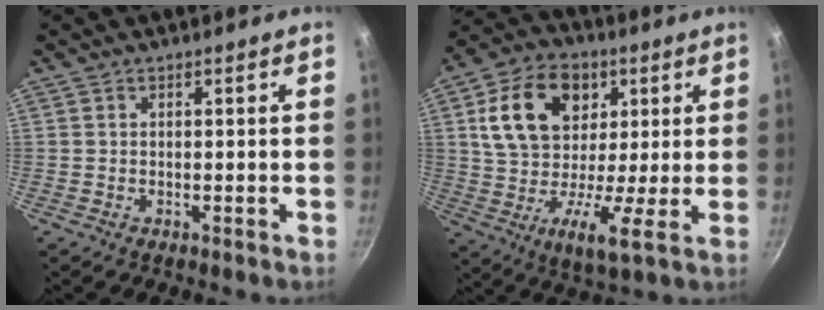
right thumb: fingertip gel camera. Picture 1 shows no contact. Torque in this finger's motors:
{"motor_torque": [-0.84, 1.80, 1.61, 0.00, 0.21]}